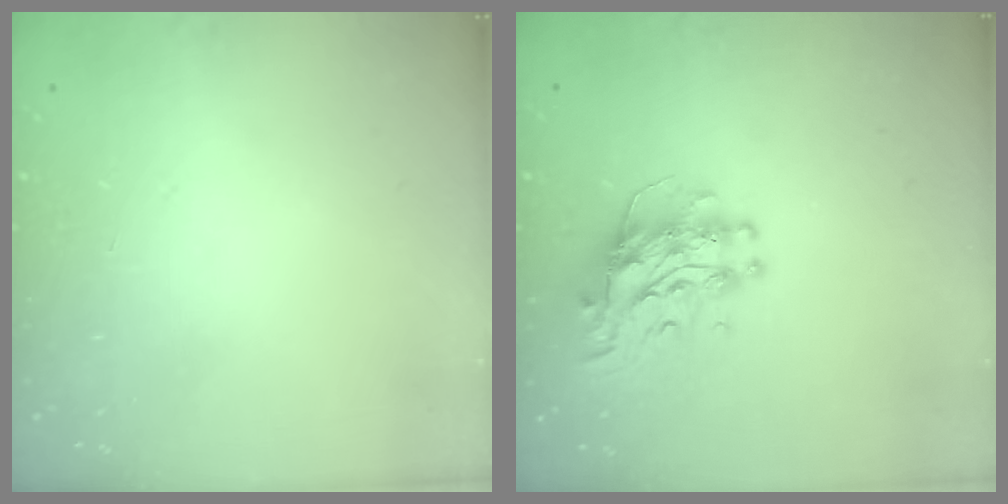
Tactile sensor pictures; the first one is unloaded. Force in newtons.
{"total": 11.5, "press": 11.5, "slide": 1.0}